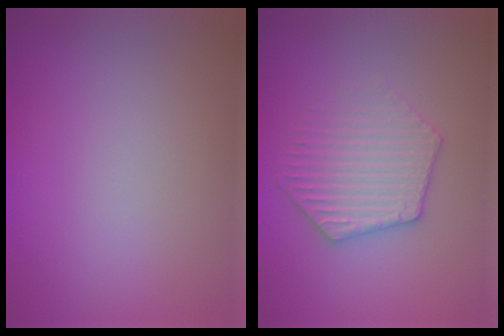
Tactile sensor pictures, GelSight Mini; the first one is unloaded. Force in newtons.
{"total": 3.6, "press": 3.5, "slide": 0.5}